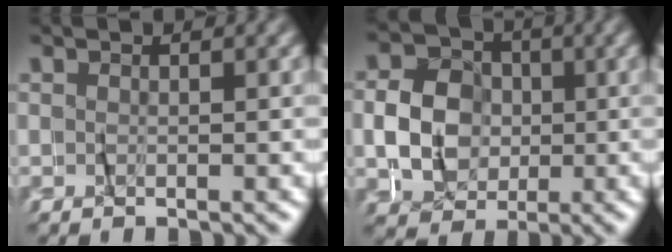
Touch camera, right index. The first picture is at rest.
{"total": 7.2, "force": [-0.7, 6.7, 2.6], "torque": [-0.055, -0.008, -0.021]}